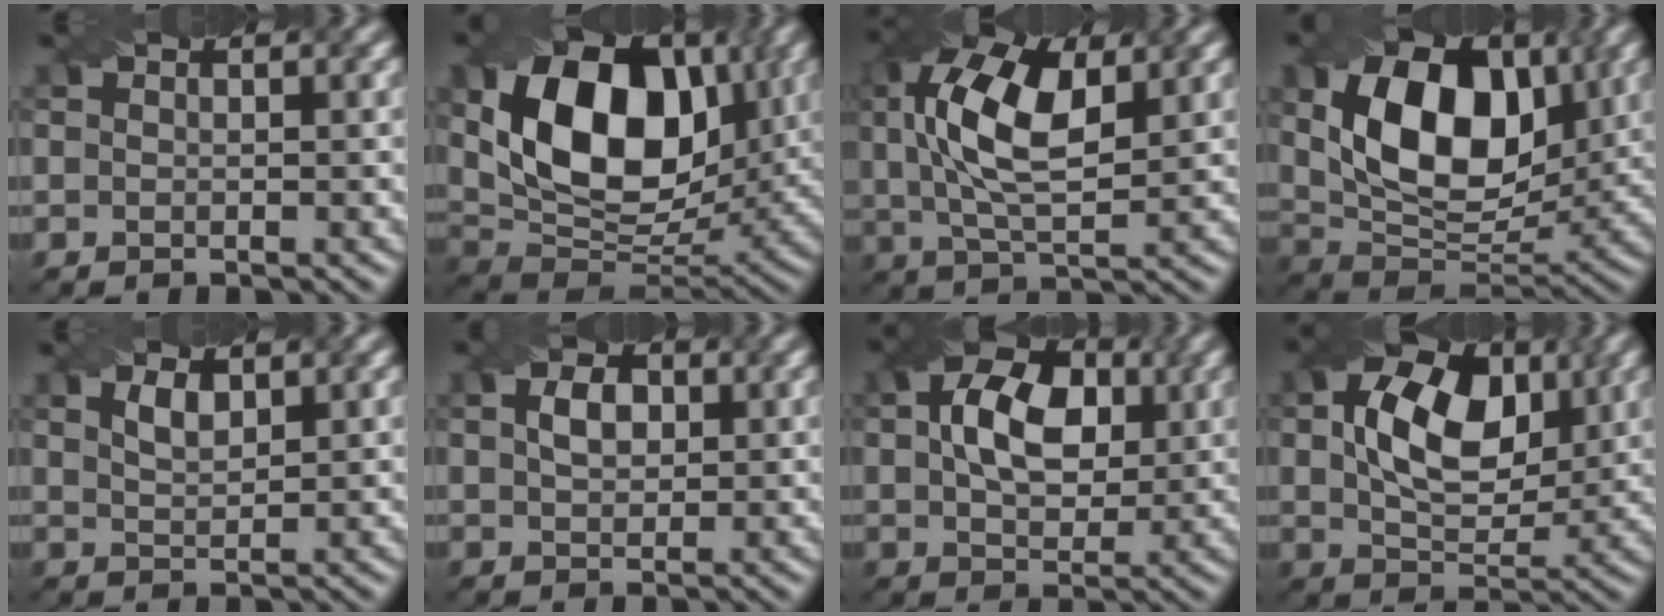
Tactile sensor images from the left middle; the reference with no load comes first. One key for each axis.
{"total": 13.5, "fx": 3.2, "fy": 8.8, "fz": 9.7, "tx": -0.162, "ty": 0.002, "tz": 0.052}
{"total": 9.8, "fx": 2.5, "fy": 4.7, "fz": 8.3, "tx": -0.173, "ty": 0.013, "tz": 0.040}
{"total": 11.9, "fx": 2.8, "fy": 7.5, "fz": 8.8, "tx": -0.152, "ty": -0.004, "tz": 0.049}
{"total": 1.8, "fx": 1.1, "fy": 0.8, "fz": 1.2, "tx": -0.027, "ty": 0.000, "tz": 0.025}
{"total": 2.7, "fx": 0.6, "fy": 1.8, "fz": 1.9, "tx": -0.042, "ty": 0.004, "tz": 0.013}
{"total": 8.1, "fx": 1.9, "fy": 5.3, "fz": 5.8, "tx": -0.103, "ty": 0.012, "tz": 0.026}
{"total": 9.2, "fx": 2.2, "fy": 5.6, "fz": 6.9, "tx": -0.124, "ty": 0.010, "tz": 0.037}